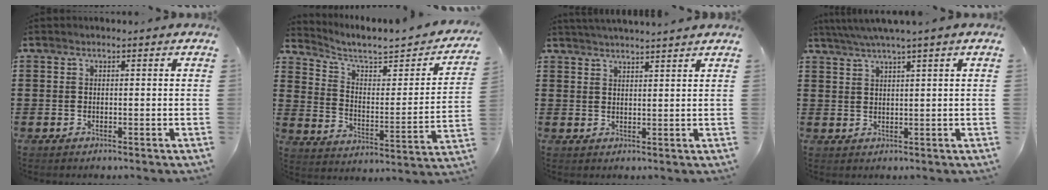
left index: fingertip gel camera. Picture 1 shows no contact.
{"total": 4.8, "force": [4.0, 1.0, 2.4], "torque": [-0.070, -0.031, 0.060]}
{"total": 2.5, "force": [2.4, -0.5, 0.2], "torque": [-0.009, -0.008, 0.046]}
{"total": 2.8, "force": [2.0, -0.7, 1.8], "torque": [-0.036, -0.002, 0.036]}